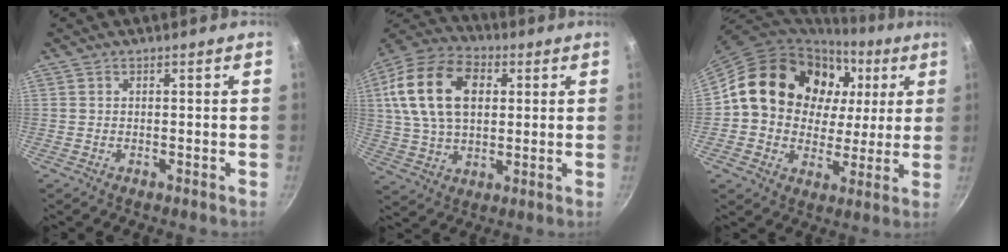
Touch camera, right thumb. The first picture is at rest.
{"total": 19.0, "force": [4.2, 12.5, 13.6], "torque": [-0.240, 0.014, 0.067]}
{"total": 22.1, "force": [6.1, 17.7, 11.7], "torque": [-0.171, 0.019, 0.103]}